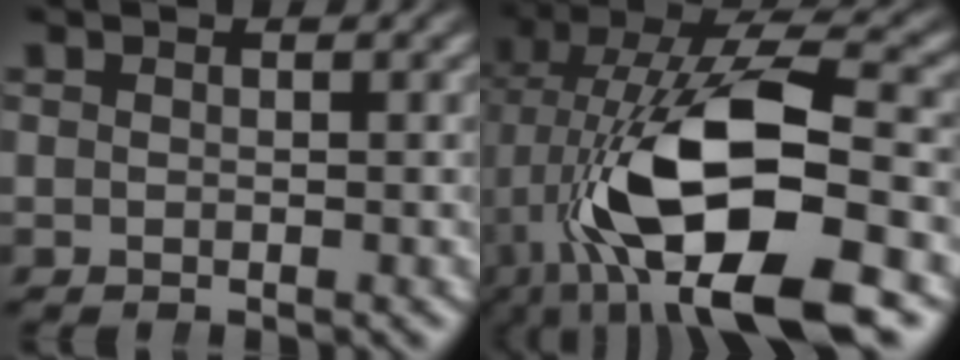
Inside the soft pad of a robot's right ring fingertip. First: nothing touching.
{"total": 12.0, "force": [-1.2, 5.1, 10.8], "torque": [-0.210, -0.028, 0.000]}